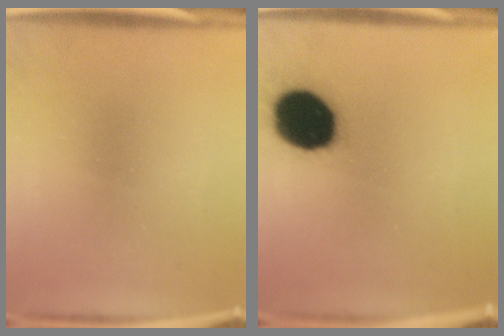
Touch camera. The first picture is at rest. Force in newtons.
{"total": 18.9}